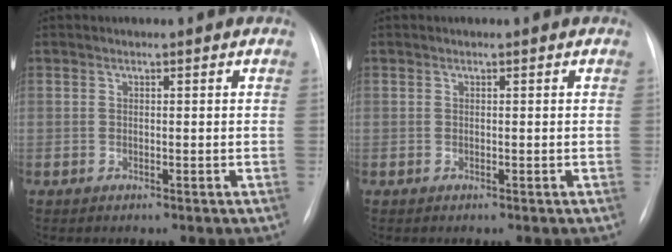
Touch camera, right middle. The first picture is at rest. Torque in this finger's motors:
{"motor_torque": [0.00, 0.00, 0.07, 0.00]}